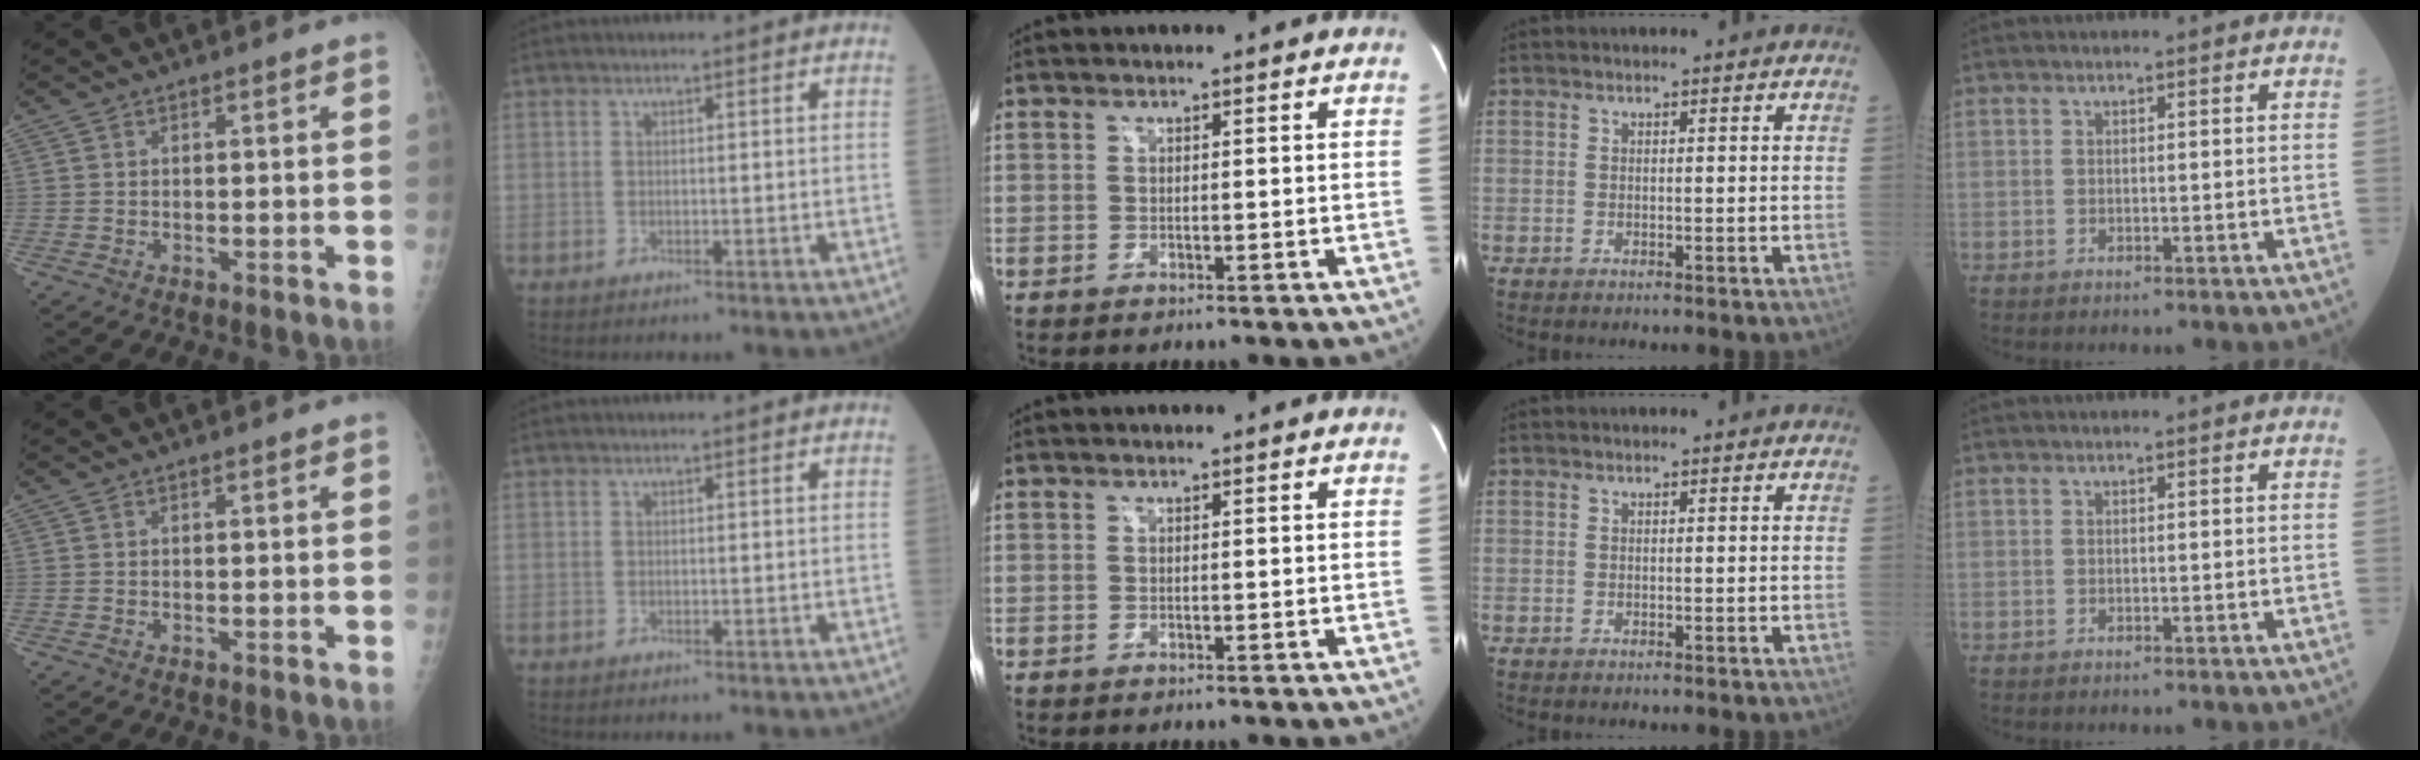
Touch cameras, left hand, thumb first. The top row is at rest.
{}